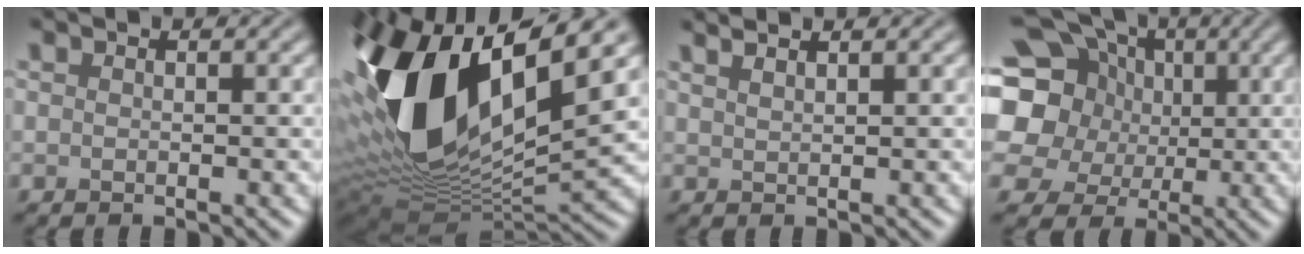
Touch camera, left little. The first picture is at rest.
{"total": 16.1, "force": [3.3, 8.4, 13.3], "torque": [-0.278, -0.006, 0.058]}
{"total": 2.8, "force": [2.1, 1.0, 1.6], "torque": [-0.004, 0.016, 0.004]}
{"total": 16.7, "force": [3.8, 14.5, 7.3], "torque": [-0.183, 0.030, 0.039]}